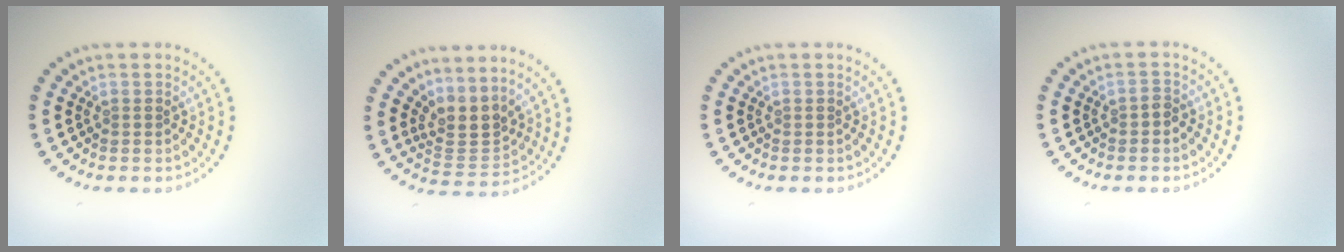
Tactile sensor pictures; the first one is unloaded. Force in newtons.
{"total": 3.0, "press": 2.1, "slide": 2.1}
{"total": 0.0}
{"total": 0.8, "press": 0.7, "slide": 0.4}